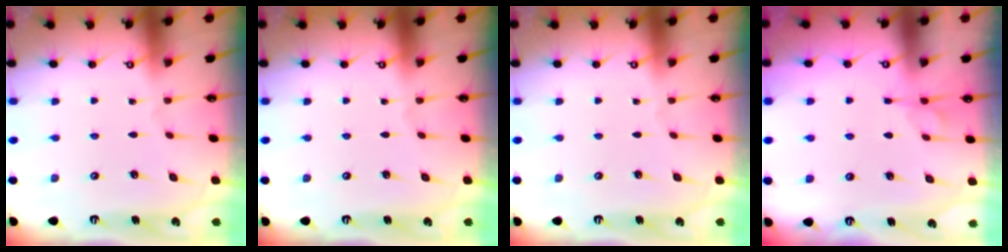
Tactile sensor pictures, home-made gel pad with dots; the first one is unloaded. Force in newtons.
{"total": 0.0}
{"total": 0.0}
{"total": 1.3, "press": 0.4, "slide": 1.2}